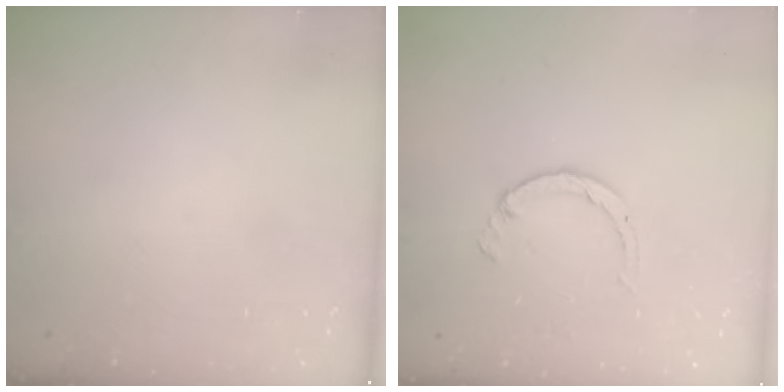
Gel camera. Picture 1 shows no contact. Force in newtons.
{"total": 2.6, "press": 2.6, "slide": 0.4}